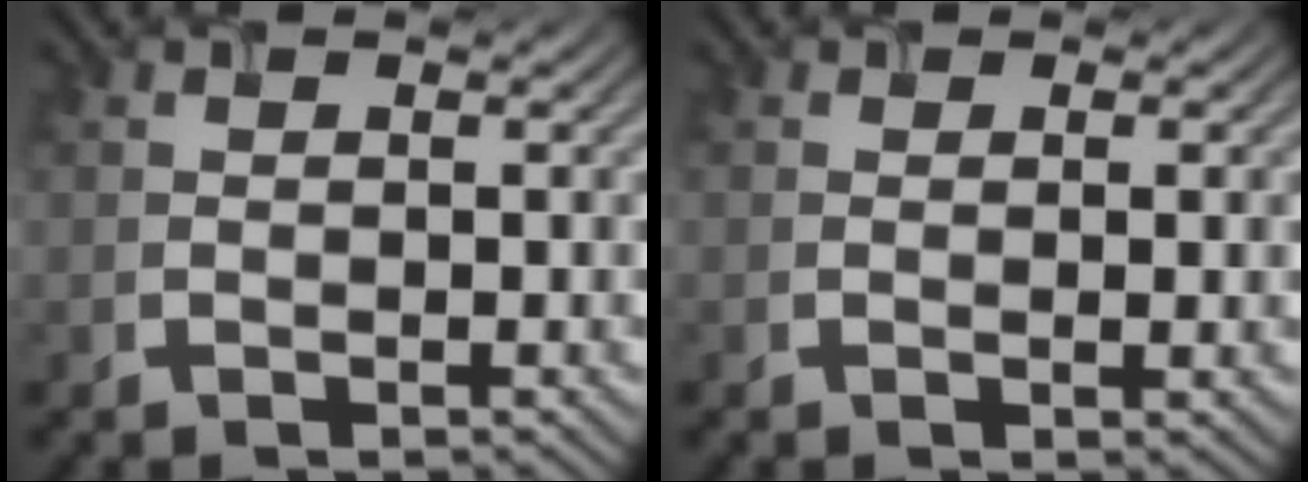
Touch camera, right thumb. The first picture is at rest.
{"total": 0.6, "force": [0.0, 0.1, 0.6], "torque": [-0.008, -0.002, 0.006]}